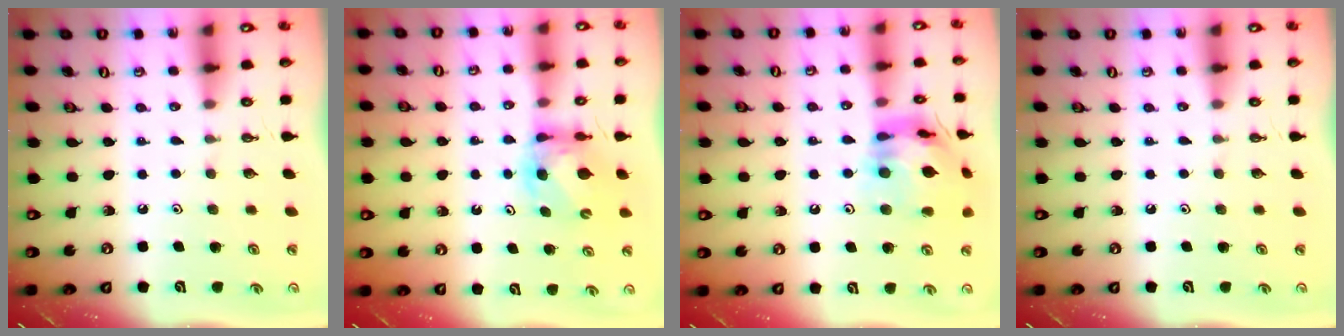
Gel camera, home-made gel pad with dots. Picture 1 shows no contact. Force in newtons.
{"total": 6.3, "press": 6.3, "slide": 0.7}
{"total": 17.5, "press": 17.4, "slide": 1.7}
{"total": 0.0}